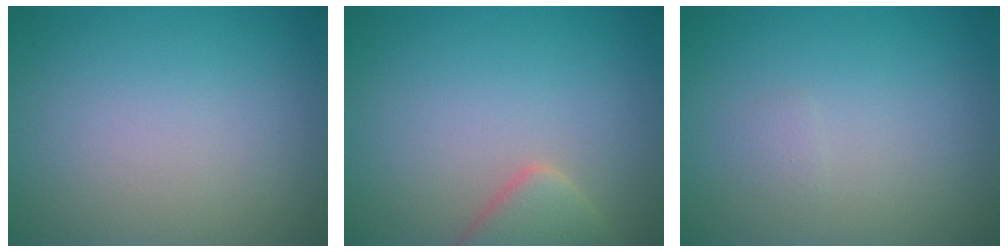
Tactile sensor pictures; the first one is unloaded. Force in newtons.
{"total": 3.0, "press": 2.9, "slide": 0.3}
{"total": 0.6, "press": 0.6, "slide": 0.1}